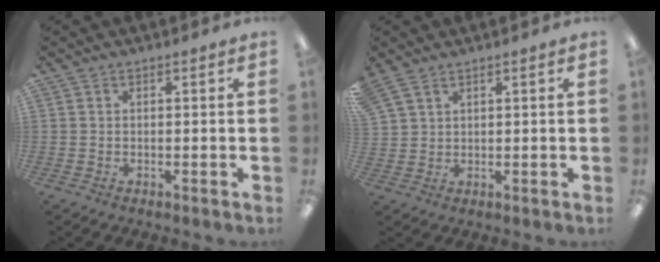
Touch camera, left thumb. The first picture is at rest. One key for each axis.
{"total": 3.7, "fx": 2.8, "fy": 1.9, "fz": 1.4, "tx": -0.034, "ty": -0.004, "tz": 0.057}